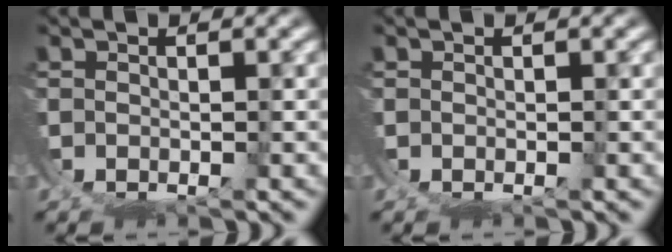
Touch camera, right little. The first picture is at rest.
{"total": 0.0}